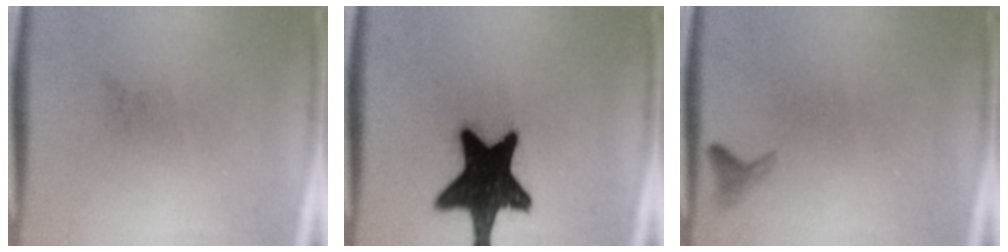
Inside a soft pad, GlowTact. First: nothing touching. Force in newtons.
{"total": 19.0}
{"total": 1.0}